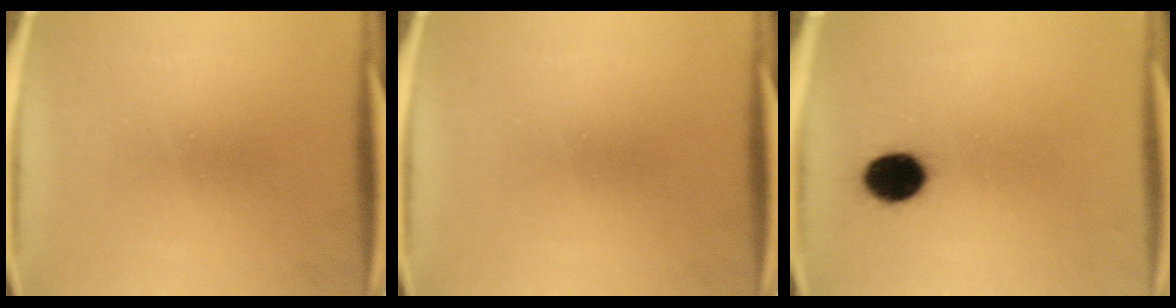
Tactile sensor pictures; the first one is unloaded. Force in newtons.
{"total": 0.0}
{"total": 8.4}